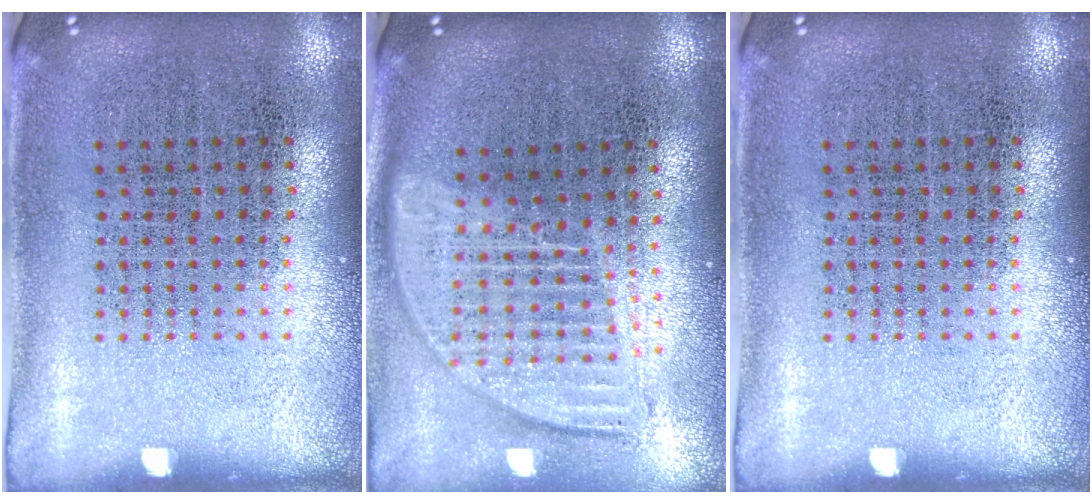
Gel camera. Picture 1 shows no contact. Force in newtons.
{"total": 1.8, "press": 1.5, "slide": 0.9}
{"total": 0.0}